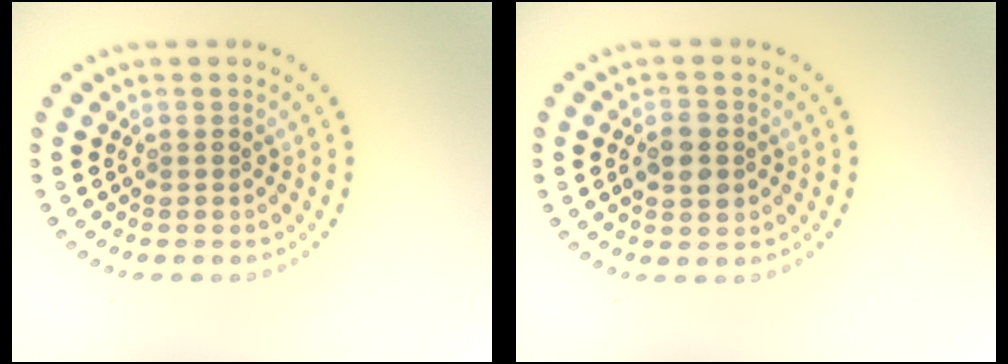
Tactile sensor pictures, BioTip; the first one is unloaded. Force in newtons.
{"total": 2.8, "press": 2.7, "slide": 0.2}